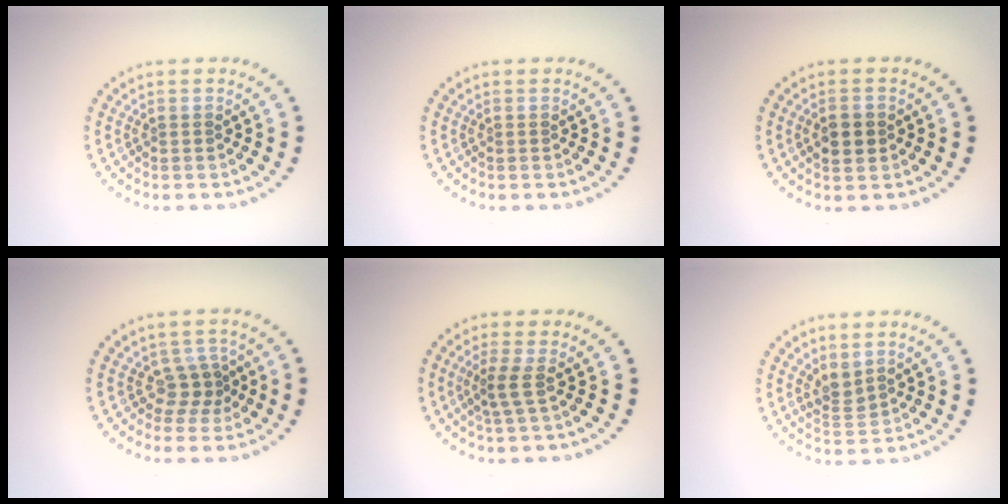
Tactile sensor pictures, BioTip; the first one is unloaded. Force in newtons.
{"total": 0.0}
{"total": 2.4, "press": 2.4, "slide": 0.1}
{"total": 2.1, "press": 1.5, "slide": 1.4}
{"total": 1.9, "press": 1.2, "slide": 1.5}
{"total": 1.8, "press": 1.5, "slide": 1.1}